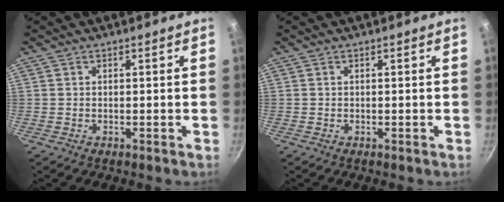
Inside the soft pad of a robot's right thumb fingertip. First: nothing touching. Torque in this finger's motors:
{"motor_torque": [-0.02, -0.15, -0.29, 0.21, 0.03]}